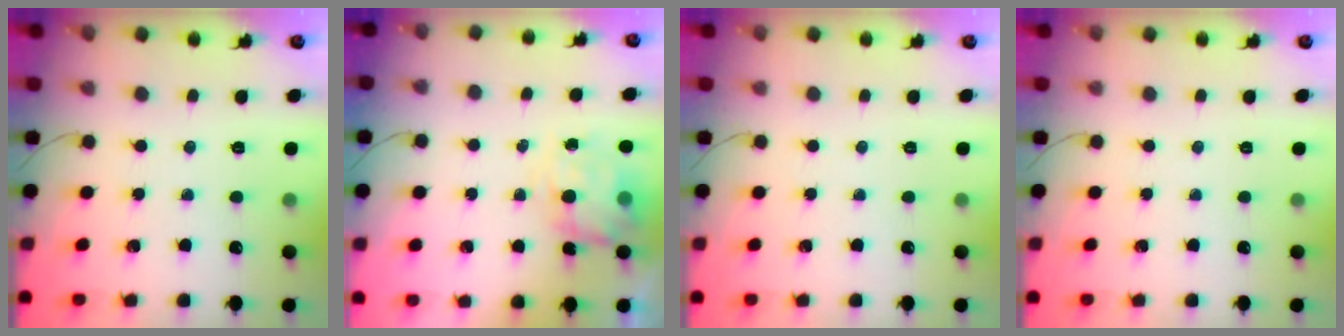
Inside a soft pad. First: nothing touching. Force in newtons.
{"total": 5.5, "press": 5.5, "slide": 0.6}
{"total": 0.0}
{"total": 0.0}